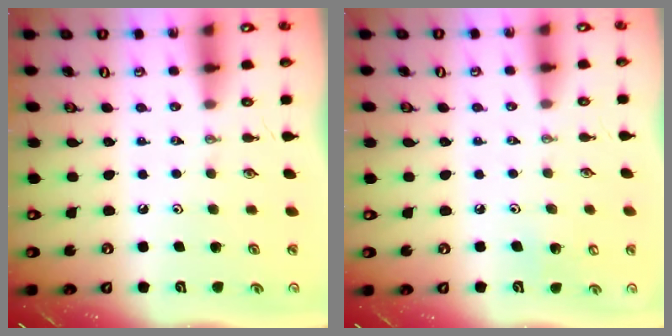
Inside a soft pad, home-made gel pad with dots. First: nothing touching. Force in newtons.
{"total": 4.7, "press": 4.6, "slide": 0.9}